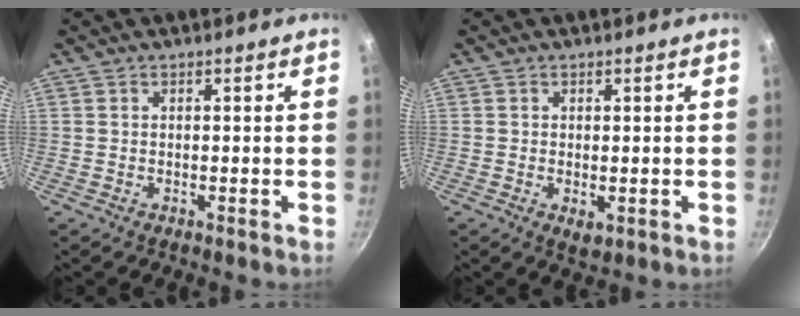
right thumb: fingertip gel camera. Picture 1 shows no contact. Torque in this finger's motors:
{"motor_torque": [-0.30, 0.12, -0.26, -0.04, 0.09]}